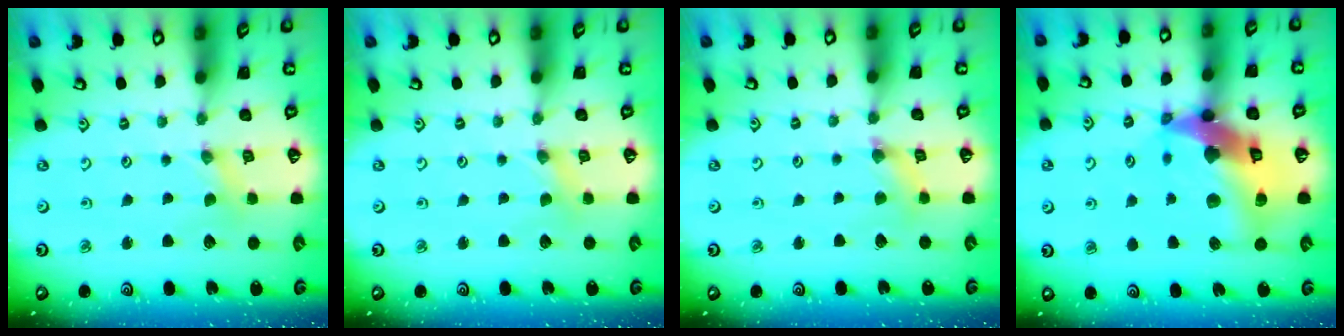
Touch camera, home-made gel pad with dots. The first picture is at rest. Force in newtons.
{"total": 0.0}
{"total": 2.9, "press": 2.9, "slide": 0.3}
{"total": 20.5, "press": 20.3, "slide": 2.6}